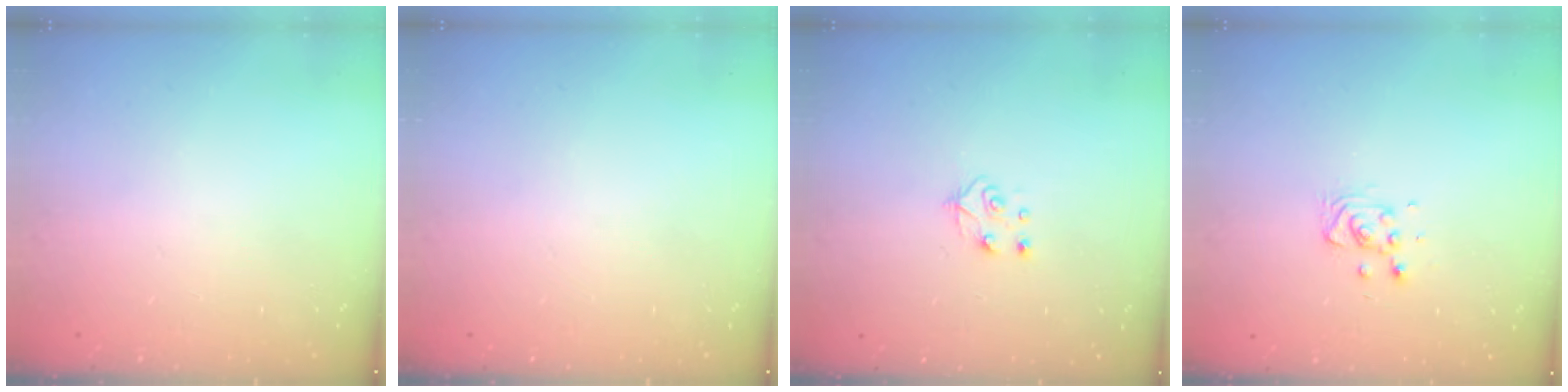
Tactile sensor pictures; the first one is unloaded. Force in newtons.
{"total": 0.0}
{"total": 5.6, "press": 5.6, "slide": 0.5}
{"total": 6.2, "press": 6.0, "slide": 1.6}